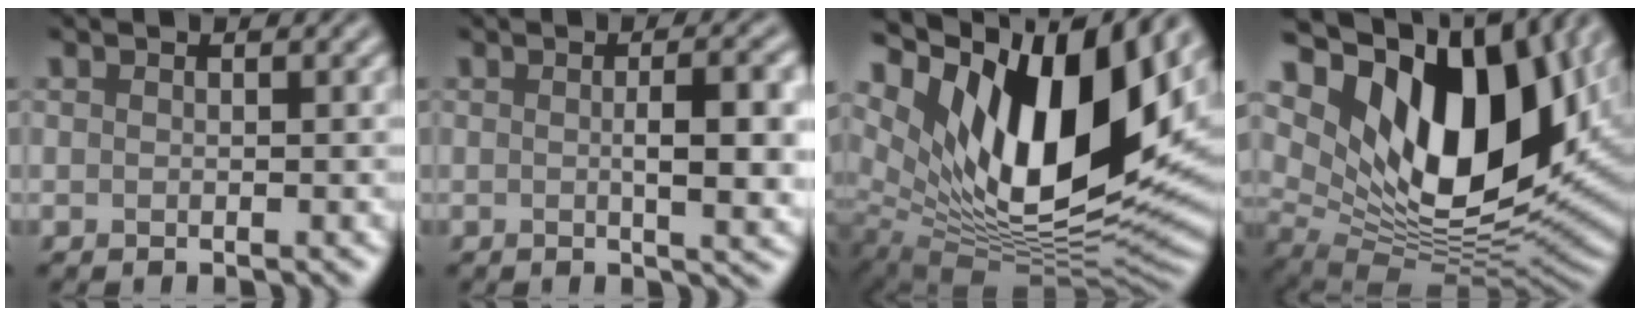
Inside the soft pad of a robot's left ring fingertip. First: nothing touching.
{"total": 5.4, "force": [0.1, 1.4, 5.2], "torque": [-0.069, 0.000, 0.004]}
{"total": 15.6, "force": [6.0, 7.3, 12.5], "torque": [-0.197, -0.004, 0.104]}
{"total": 16.5, "force": [5.9, 9.2, 12.4], "torque": [-0.201, -0.008, 0.107]}